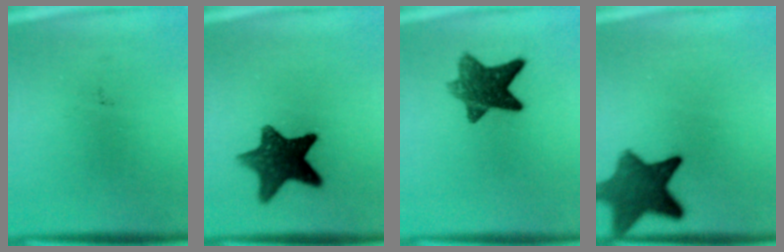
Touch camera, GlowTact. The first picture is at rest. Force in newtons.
{"total": 11.4}
{"total": 9.0}
{"total": 9.4}